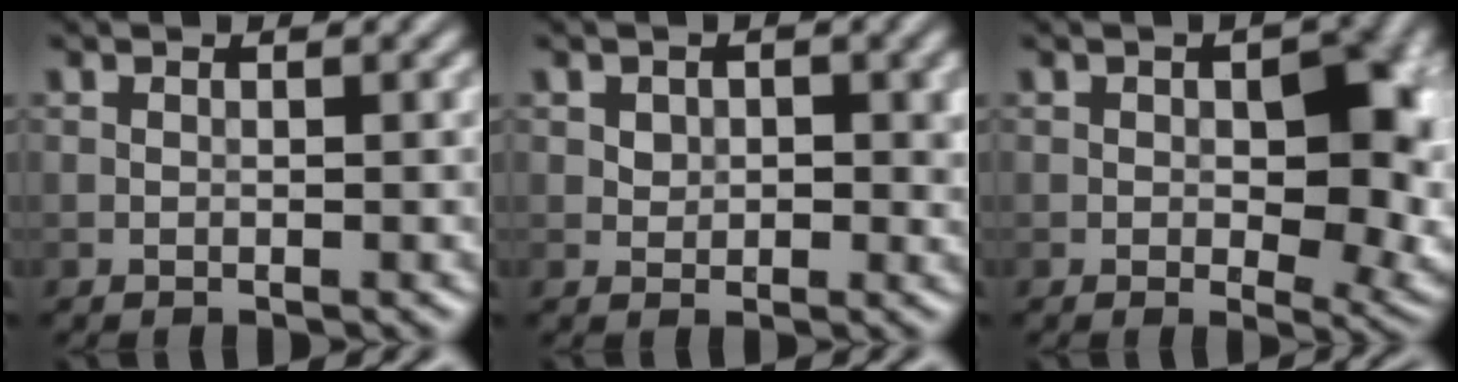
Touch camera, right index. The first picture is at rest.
{"total": 2.0, "force": [0.4, 1.5, 1.2], "torque": [-0.018, -0.003, 0.005]}
{"total": 7.4, "force": [0.2, 3.9, 6.3], "torque": [-0.078, -0.005, 0.007]}